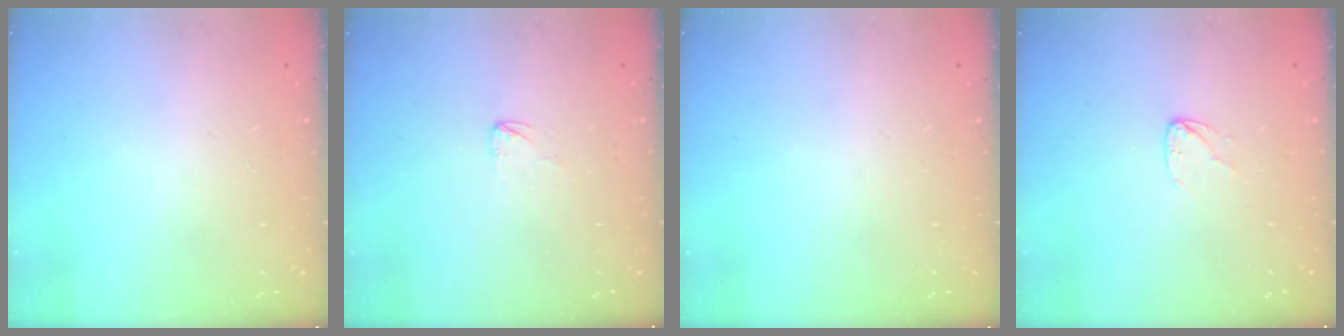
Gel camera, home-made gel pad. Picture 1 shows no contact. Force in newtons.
{"total": 2.1, "press": 2.1, "slide": 0.2}
{"total": 0.0}
{"total": 3.6, "press": 3.6, "slide": 0.3}